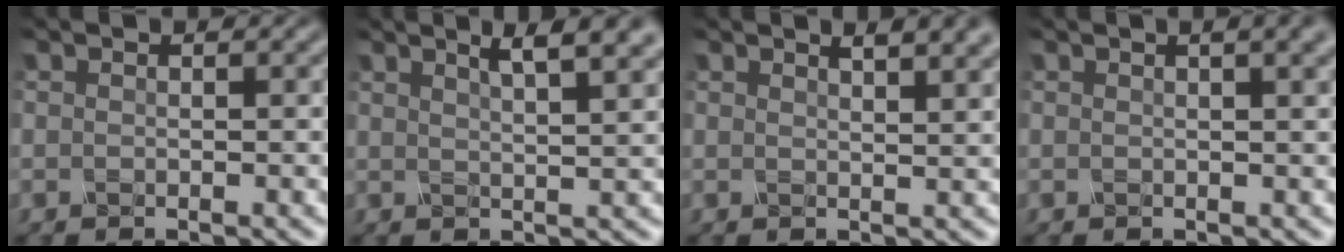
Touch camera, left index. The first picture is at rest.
{"total": 6.2, "force": [3.8, 2.1, 4.4], "torque": [-0.029, 0.030, 0.023]}
{"total": 4.4, "force": [2.9, 1.7, 2.9], "torque": [-0.012, 0.020, 0.015]}
{"total": 4.3, "force": [2.3, 1.7, 3.3], "torque": [-0.025, 0.020, 0.006]}